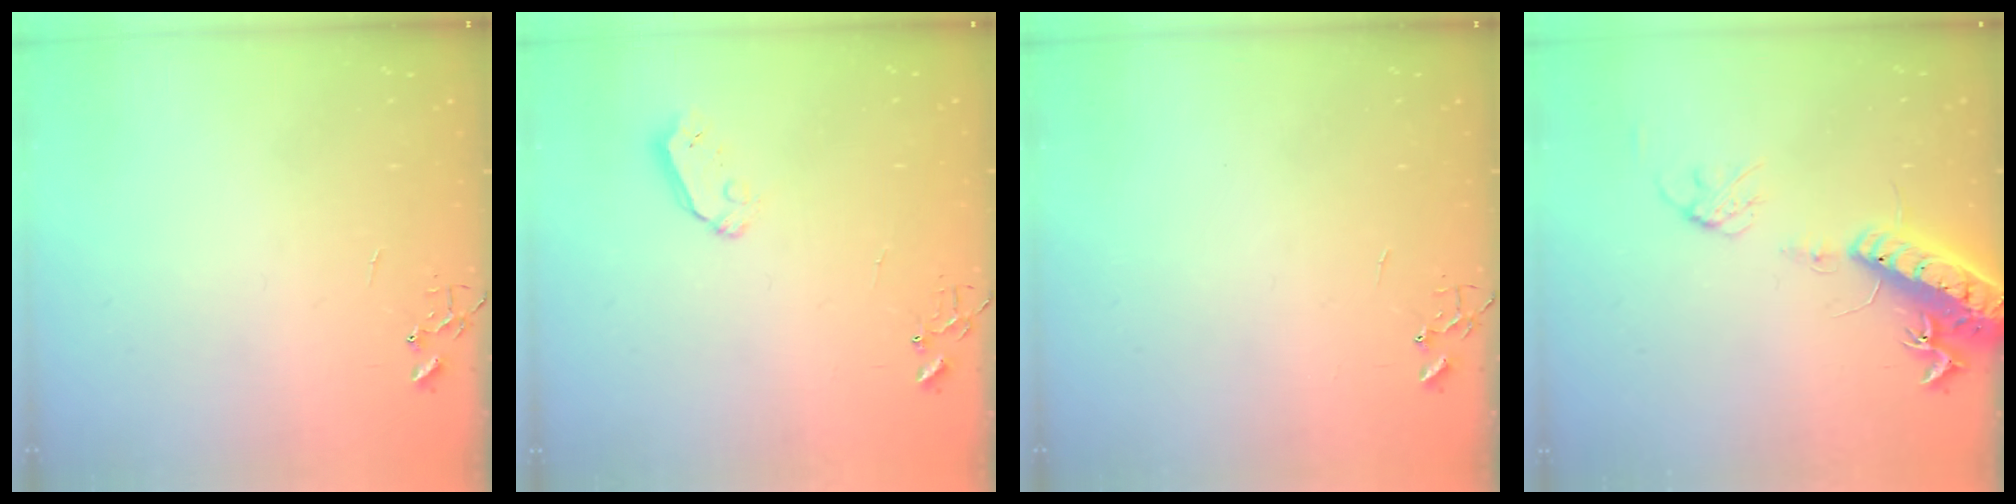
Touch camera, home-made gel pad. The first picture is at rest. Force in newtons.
{"total": 5.2, "press": 5.1, "slide": 0.5}
{"total": 0.0}
{"total": 16.2, "press": 15.7, "slide": 3.7}